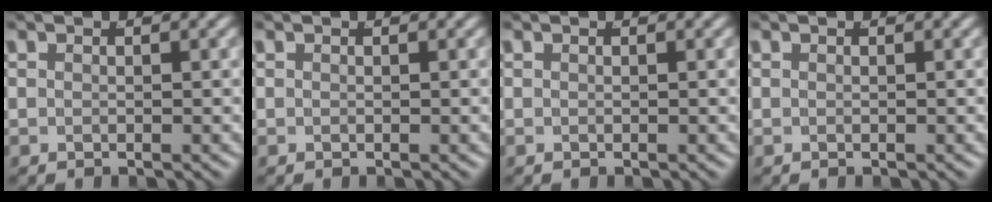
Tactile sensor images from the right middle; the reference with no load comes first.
{"total": 0.0}
{"total": 0.0}
{"total": 0.0}